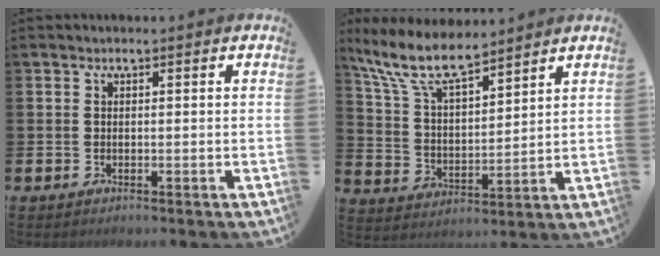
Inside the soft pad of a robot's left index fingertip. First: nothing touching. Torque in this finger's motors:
{"motor_torque": [0.80, -0.68, 0.83, 0.21]}